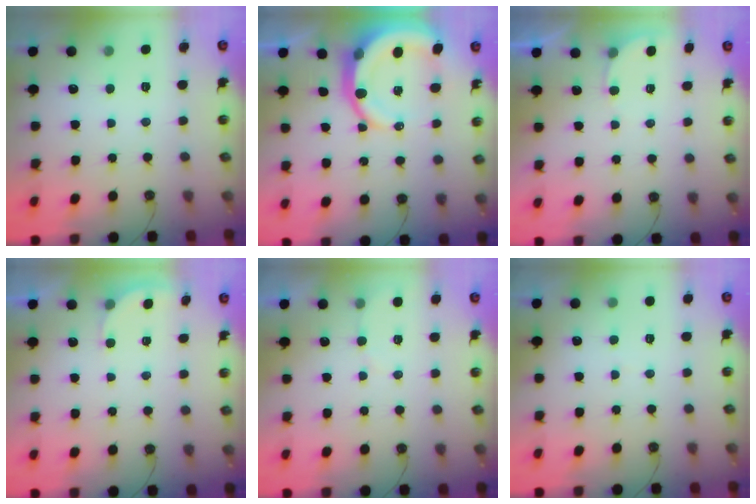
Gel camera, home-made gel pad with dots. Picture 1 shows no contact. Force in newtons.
{"total": 12.2, "press": 12.1, "slide": 1.5}
{"total": 2.7, "press": 2.7, "slide": 0.2}
{"total": 2.5, "press": 2.4, "slide": 0.4}
{"total": 2.8, "press": 2.8, "slide": 0.3}
{"total": 3.4, "press": 3.3, "slide": 0.4}